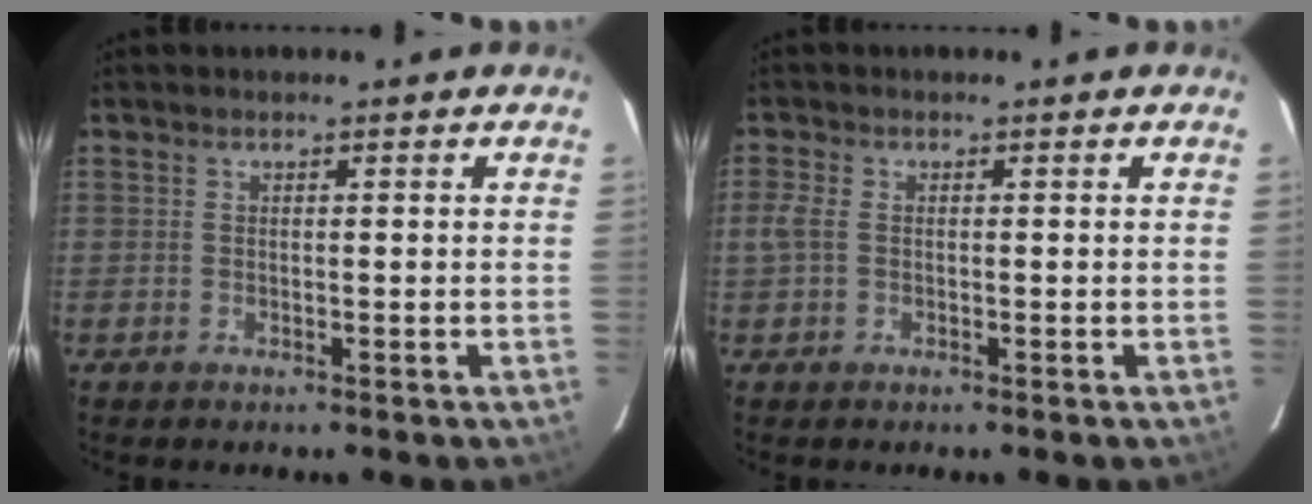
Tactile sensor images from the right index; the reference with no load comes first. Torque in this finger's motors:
{"motor_torque": [0.20, 0.01, 0.06, 0.03]}